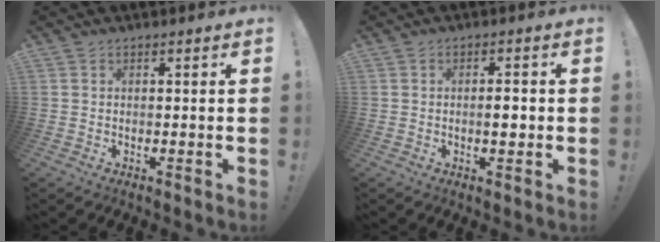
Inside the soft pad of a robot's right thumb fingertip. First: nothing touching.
{"total": 3.3, "force": [-0.7, 1.1, 3.1], "torque": [-0.041, 0.001, -0.016]}